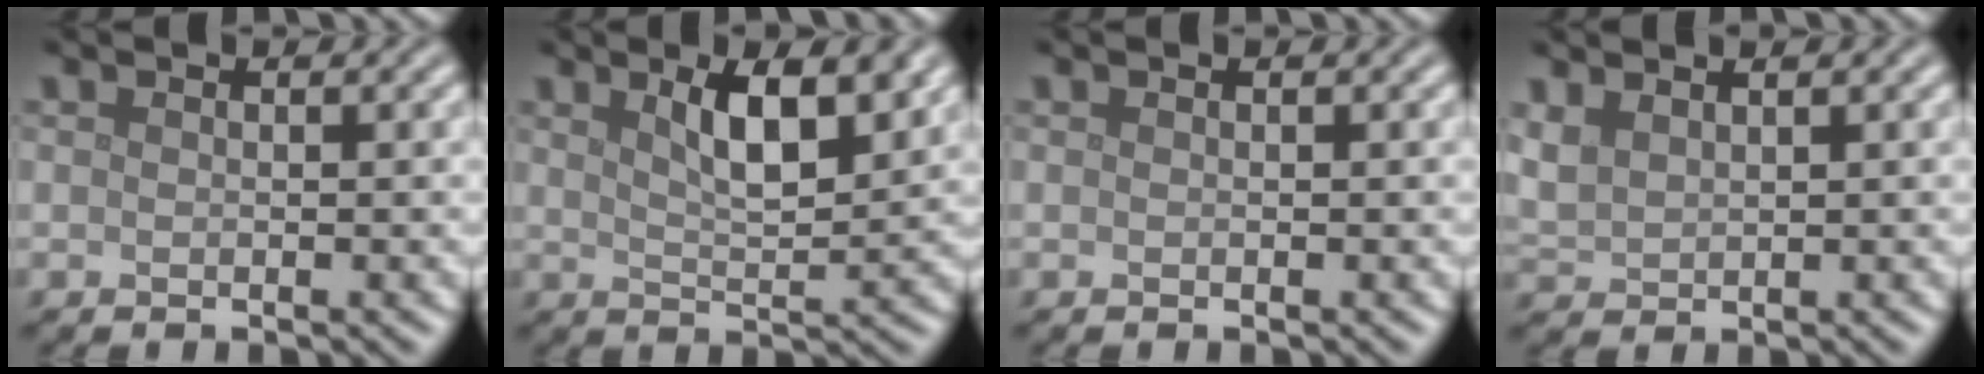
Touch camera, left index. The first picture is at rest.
{"total": 5.1, "force": [2.5, 1.5, 4.2], "torque": [-0.066, 0.000, 0.040]}
{"total": 0.0}
{"total": 2.1, "force": [1.5, 1.1, 1.0], "torque": [-0.029, 0.005, 0.038]}